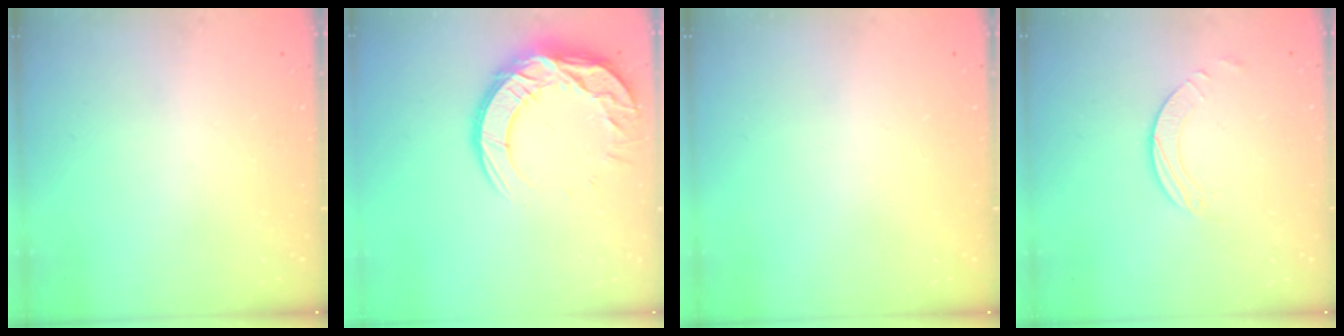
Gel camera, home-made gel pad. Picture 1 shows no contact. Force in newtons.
{"total": 14.6, "press": 14.6, "slide": 1.1}
{"total": 0.0}
{"total": 2.5, "press": 2.5, "slide": 0.2}